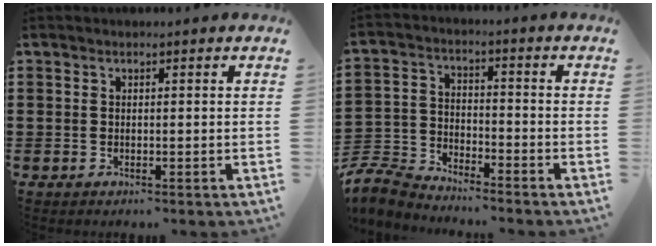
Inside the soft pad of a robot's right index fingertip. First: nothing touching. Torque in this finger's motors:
{"motor_torque": [-1.60, 0.54, -1.05, -0.21]}